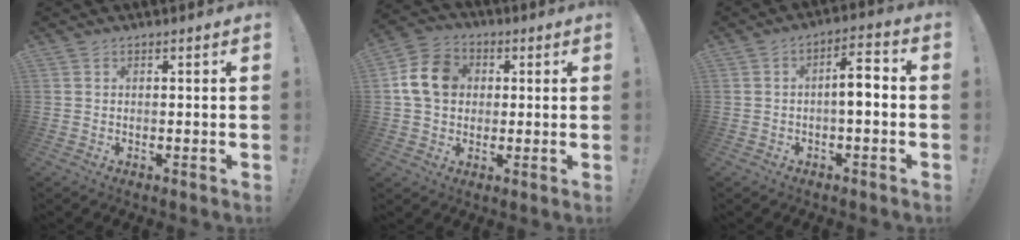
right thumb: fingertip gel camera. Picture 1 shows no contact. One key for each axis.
{"total": 12.7, "fx": 2.1, "fy": 10.3, "fz": 7.2, "tx": -0.123, "ty": 0.010, "tz": 0.045}
{"total": 7.2, "fx": -1.0, "fy": 2.5, "fz": 6.7, "tx": -0.094, "ty": 0.006, "tz": -0.023}